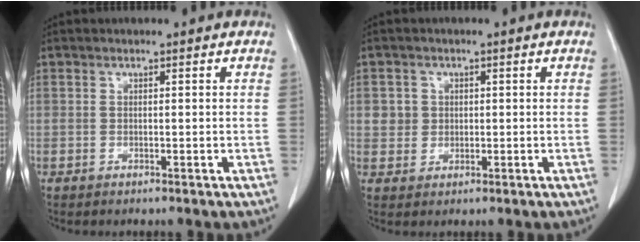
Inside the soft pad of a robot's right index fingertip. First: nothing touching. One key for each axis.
{"total": 2.9, "fx": 0.6, "fy": 2.8, "fz": 0.5, "tx": 0.000, "ty": 0.006, "tz": 0.012}